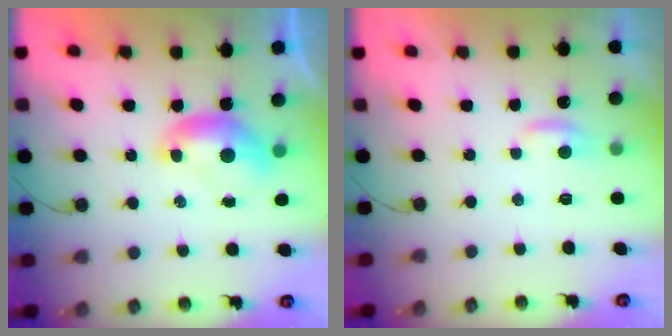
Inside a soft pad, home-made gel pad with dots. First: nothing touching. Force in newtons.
{"total": 1.3, "press": 1.1, "slide": 0.6}